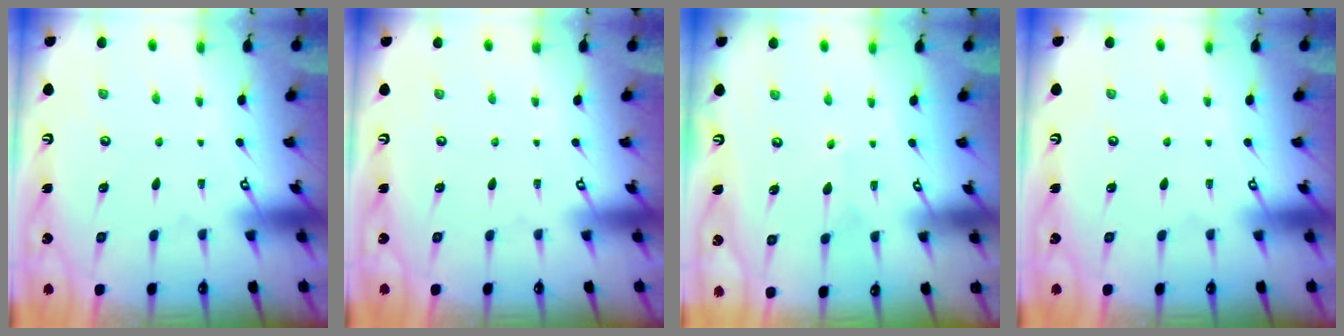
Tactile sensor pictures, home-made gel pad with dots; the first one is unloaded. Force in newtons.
{"total": 0.0}
{"total": 2.8, "press": 2.7, "slide": 0.3}
{"total": 0.0}